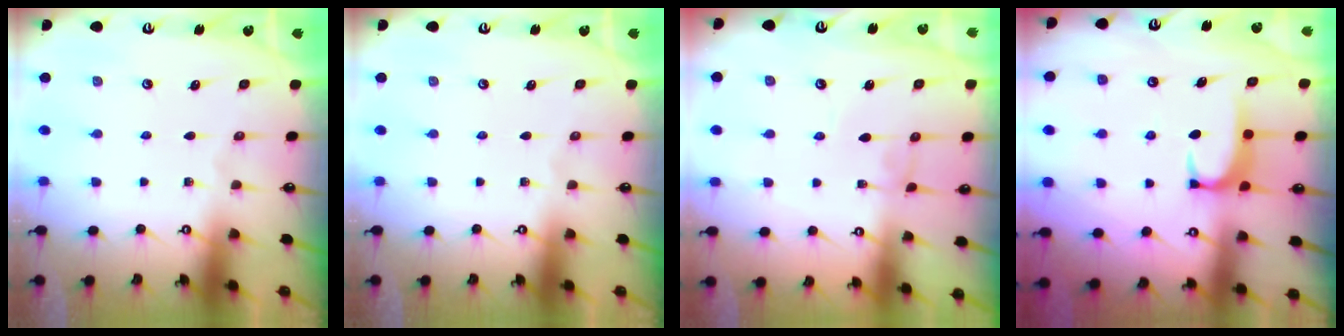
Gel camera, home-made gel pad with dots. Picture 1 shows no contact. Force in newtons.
{"total": 0.0}
{"total": 1.4, "press": 1.4, "slide": 0.1}
{"total": 1.8, "press": 1.7, "slide": 0.5}